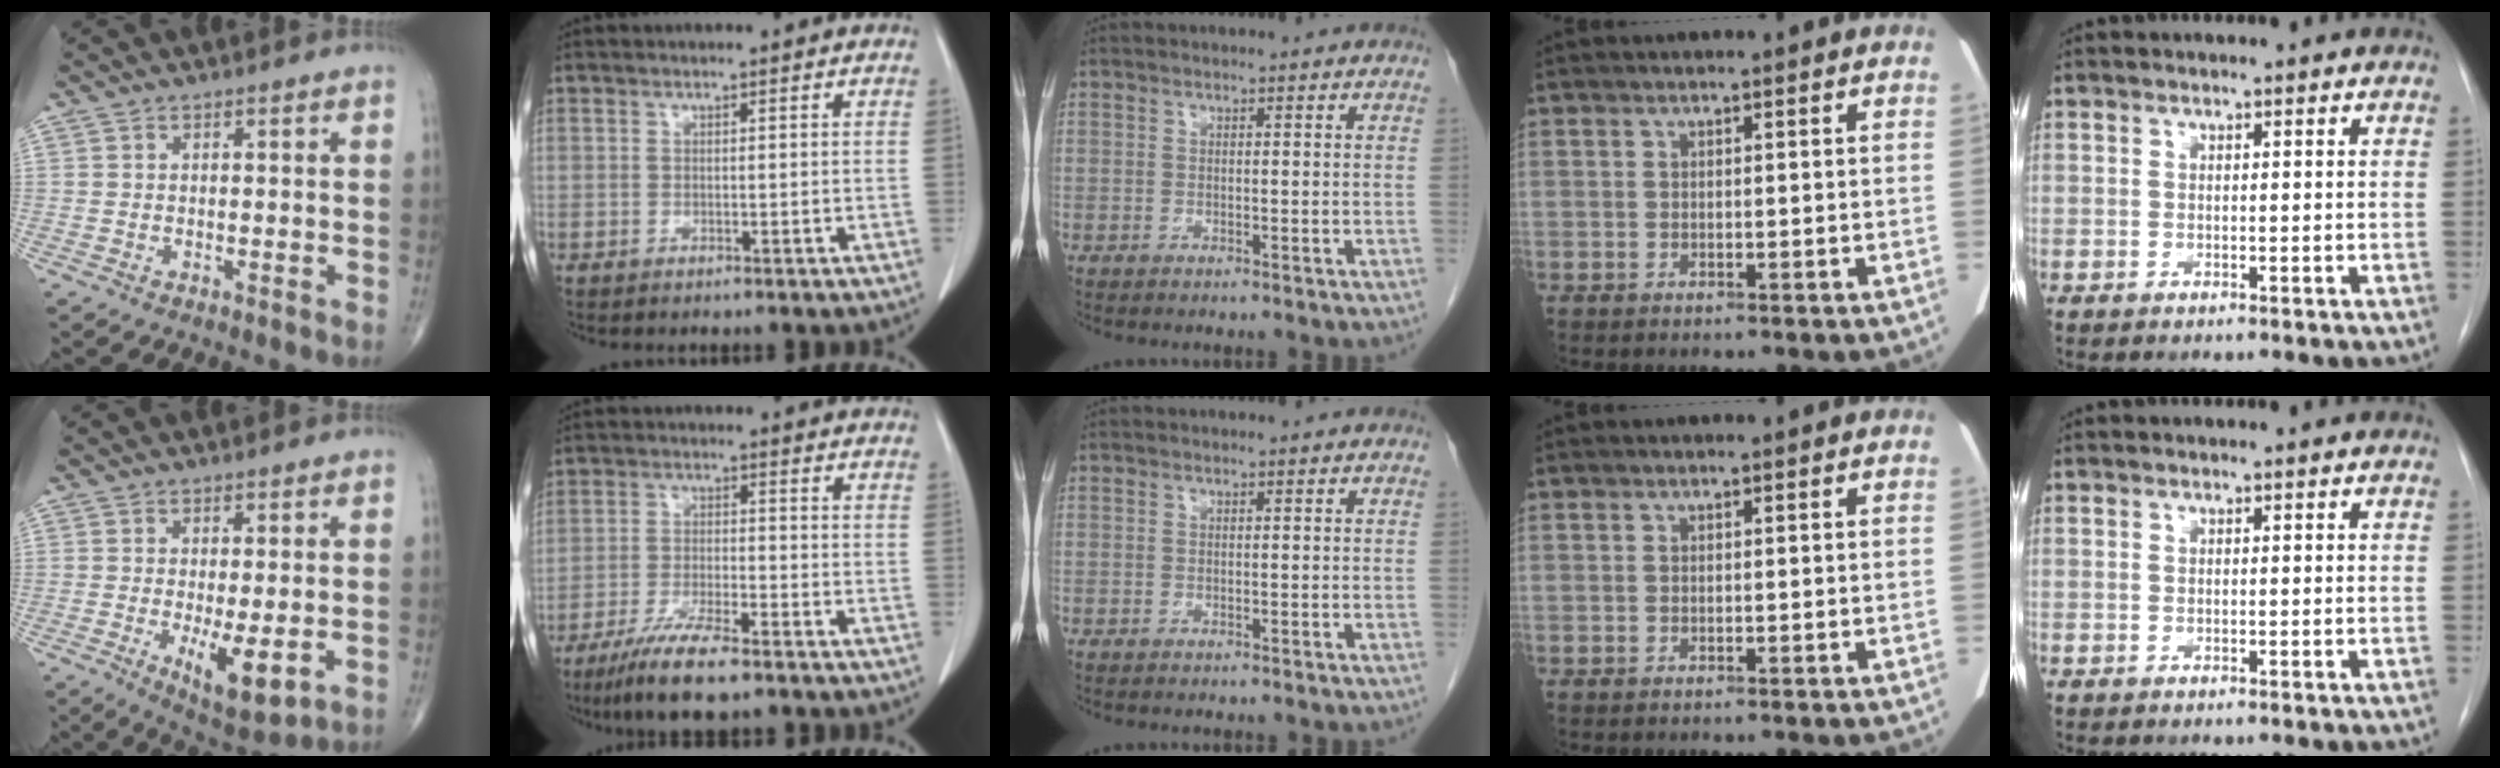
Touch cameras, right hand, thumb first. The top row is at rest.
{"thumb": {"total": 8.9, "force": [-2.0, 3.1, 8.1], "torque": [-0.122, -0.025, -0.024]}, "index": {"total": 9.2, "force": [-6.9, 1.1, 6.0], "torque": [-0.109, -0.023, -0.121]}}